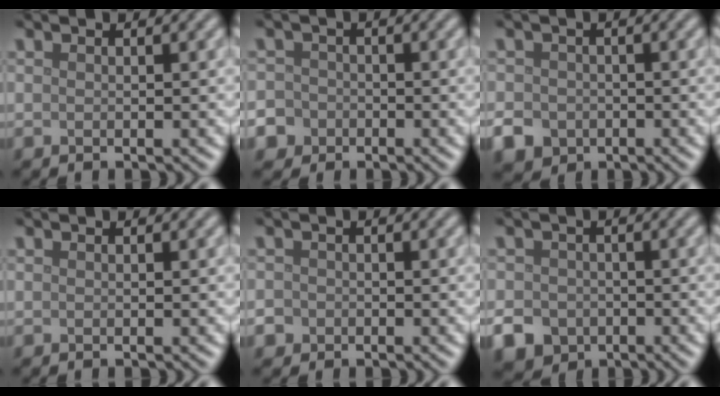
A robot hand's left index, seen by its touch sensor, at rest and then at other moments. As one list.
[{"total": 5.0, "force": [-2.6, 4.2, 0.8], "torque": [-0.008, -0.008, -0.062]}, {"total": 3.6, "force": [-1.6, 3.0, 1.2], "torque": [-0.024, -0.006, -0.036]}, {"total": 0.0}, {"total": 2.0, "force": [-1.0, 1.7, 0.4], "torque": [0.002, 0.002, -0.019]}, {"total": 5.4, "force": [-2.7, 4.4, 1.7], "torque": [-0.029, -0.015, -0.054]}]